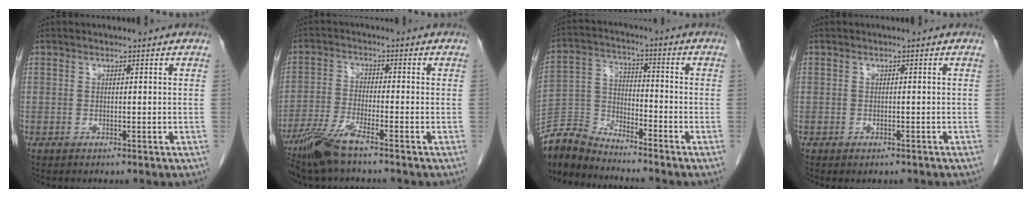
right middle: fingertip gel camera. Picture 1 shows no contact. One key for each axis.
{"total": 6.8, "fx": -5.0, "fy": -0.3, "fz": 4.6, "tx": -0.101, "ty": -0.022, "tz": -0.104}
{"total": 7.9, "fx": -7.8, "fy": 0.8, "fz": 0.6, "tx": -0.021, "ty": 0.005, "tz": -0.159}
{"total": 0.9, "fx": -0.7, "fy": 0.4, "fz": 0.4, "tx": -0.009, "ty": -0.003, "tz": -0.005}